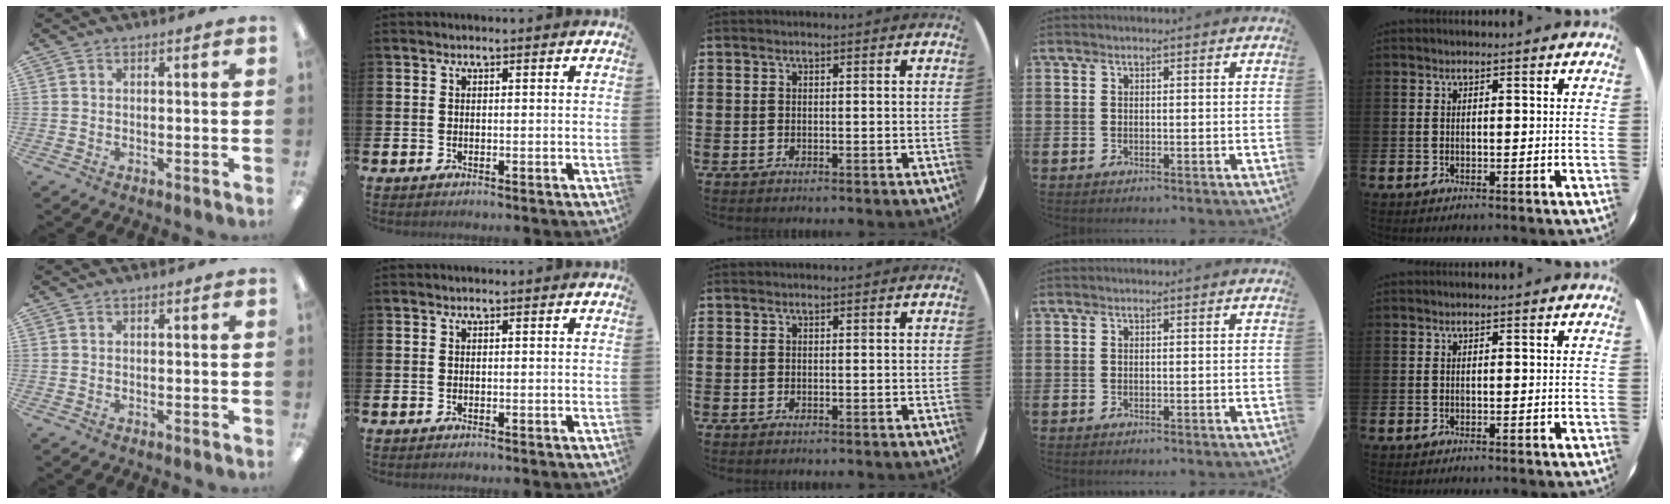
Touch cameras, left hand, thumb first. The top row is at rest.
{}